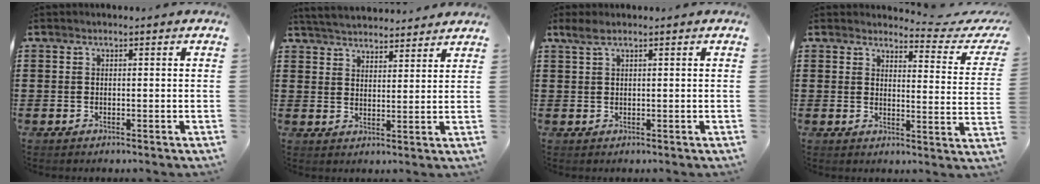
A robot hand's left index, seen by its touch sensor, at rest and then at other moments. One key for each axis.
{"total": 4.2, "fx": 4.1, "fy": 0.3, "fz": 0.3, "tx": -0.022, "ty": -0.018, "tz": 0.075}
{"total": 1.6, "fx": 0.8, "fy": 0.4, "fz": 1.4, "tx": -0.029, "ty": 0.002, "tz": 0.016}
{"total": 3.9, "fx": 3.5, "fy": 0.4, "fz": 1.6, "tx": -0.033, "ty": -0.022, "tz": 0.055}